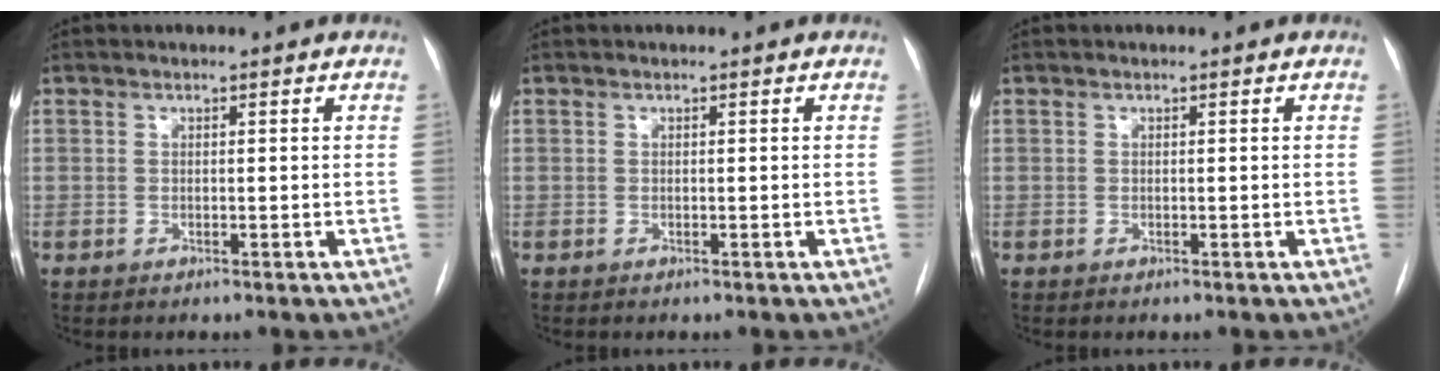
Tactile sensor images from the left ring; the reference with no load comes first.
{"total": 0.0}
{"total": 0.0}